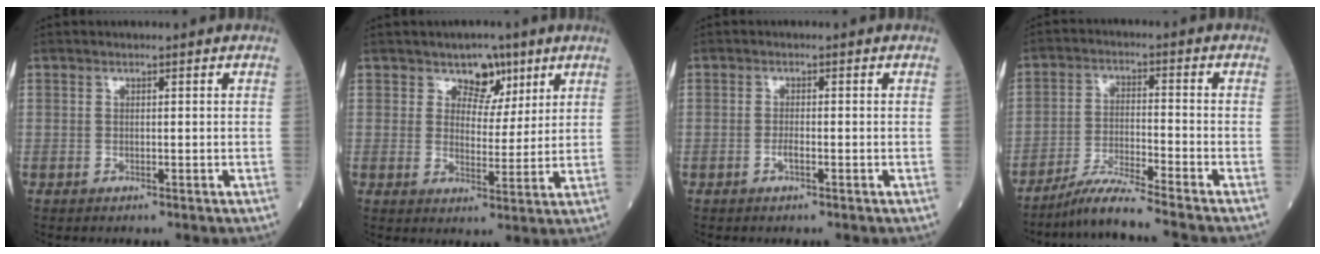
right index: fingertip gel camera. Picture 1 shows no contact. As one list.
[{"total": 5.2, "force": [3.4, 3.5, 2.0], "torque": [-0.018, 0.001, 0.052]}, {"total": 1.3, "force": [-0.7, 0.1, 1.2], "torque": [-0.022, 0.000, -0.013]}, {"total": 7.8, "force": [-6.9, -1.8, 3.3], "torque": [-0.062, -0.025, -0.128]}]